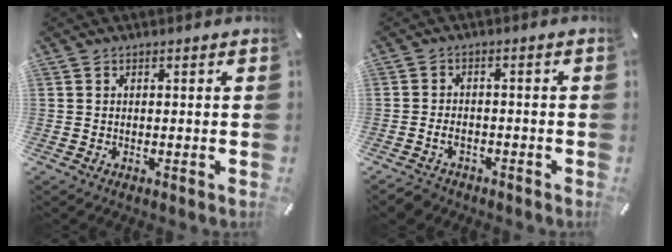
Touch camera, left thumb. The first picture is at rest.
{"total": 3.3, "force": [-1.8, 2.3, 1.5], "torque": [-0.035, 0.006, -0.037]}